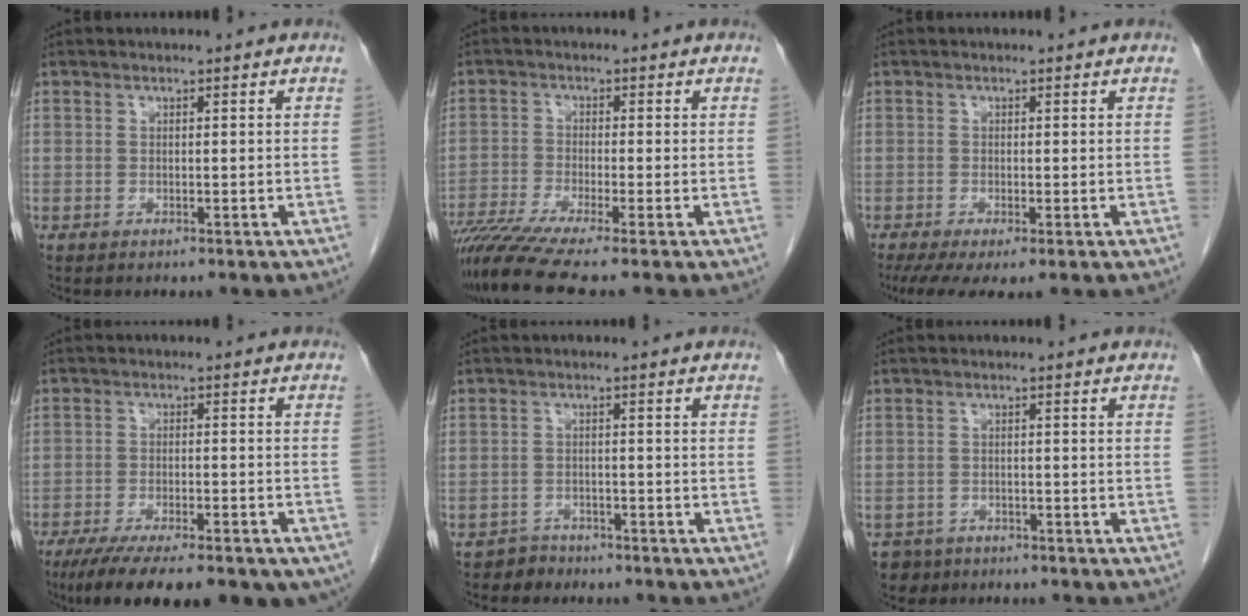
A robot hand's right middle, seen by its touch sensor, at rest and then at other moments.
{"total": 8.8, "force": [-7.0, -1.1, 5.3], "torque": [-0.092, -0.025, -0.118]}
{"total": 5.4, "force": [-3.2, 1.1, 4.2], "torque": [-0.067, -0.016, -0.057]}
{"total": 19.5, "force": [-13.9, 5.4, 12.5], "torque": [-0.170, -0.025, -0.189]}
{"total": 2.4, "force": [-1.9, 1.2, -0.7], "torque": [0.008, 0.006, -0.032]}
{"total": 3.7, "force": [-2.7, 2.5, -0.2], "torque": [0.003, 0.004, -0.044]}